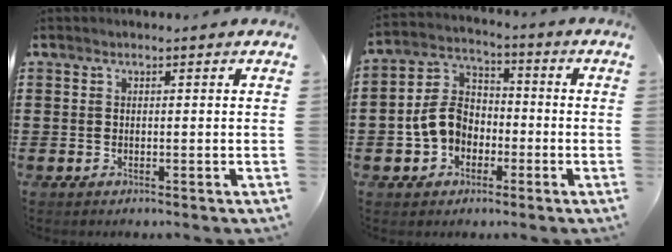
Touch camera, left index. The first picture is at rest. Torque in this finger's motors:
{"motor_torque": [0.65, 0.09, 0.43, 0.11]}